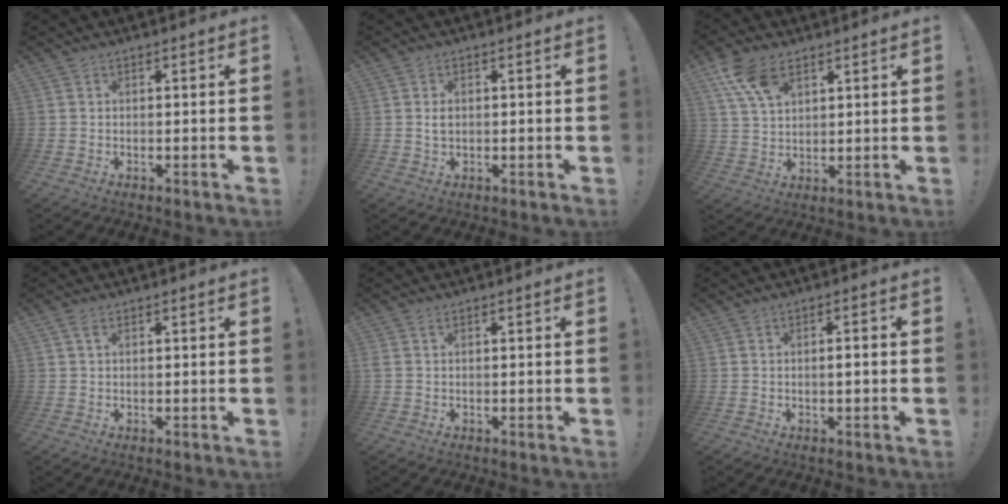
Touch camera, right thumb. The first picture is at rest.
{"total": 1.7, "force": [0.4, 1.3, 1.0], "torque": [-0.014, 0.003, 0.005]}
{"total": 10.4, "force": [5.8, 5.9, 6.4], "torque": [-0.123, -0.015, 0.112]}
{"total": 1.8, "force": [0.9, 0.9, 1.3], "torque": [-0.027, 0.003, 0.015]}
{"total": 0.9, "force": [0.4, 0.3, 0.8], "torque": [-0.021, 0.002, 0.009]}
{"total": 2.1, "force": [-0.5, 0.1, 2.1], "torque": [-0.035, 0.002, -0.012]}